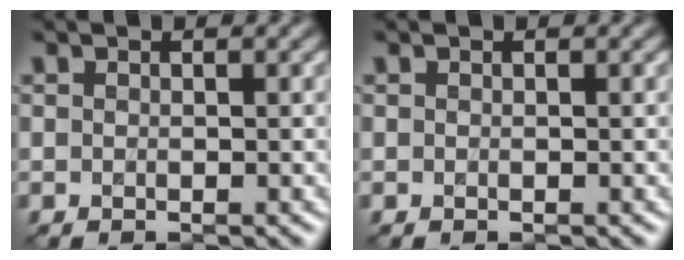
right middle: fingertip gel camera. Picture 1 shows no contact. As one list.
[{"total": 0.0}]